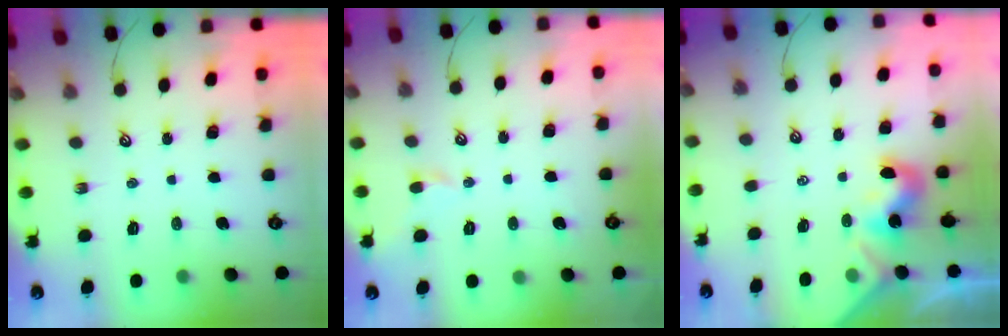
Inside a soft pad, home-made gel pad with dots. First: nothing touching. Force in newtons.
{"total": 1.0, "press": 1.0, "slide": 0.1}
{"total": 2.0, "press": 2.0, "slide": 0.5}